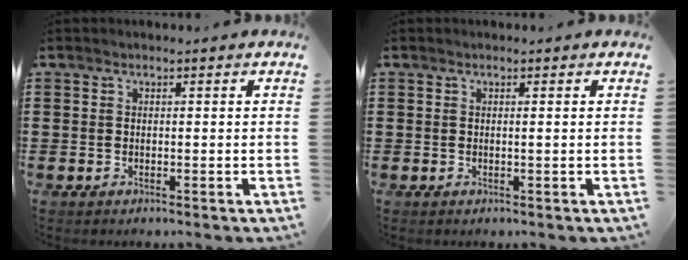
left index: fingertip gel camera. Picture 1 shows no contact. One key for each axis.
{"total": 0.7, "fx": 0.1, "fy": -0.2, "fz": 0.6, "tx": -0.011, "ty": -0.004, "tz": 0.002}